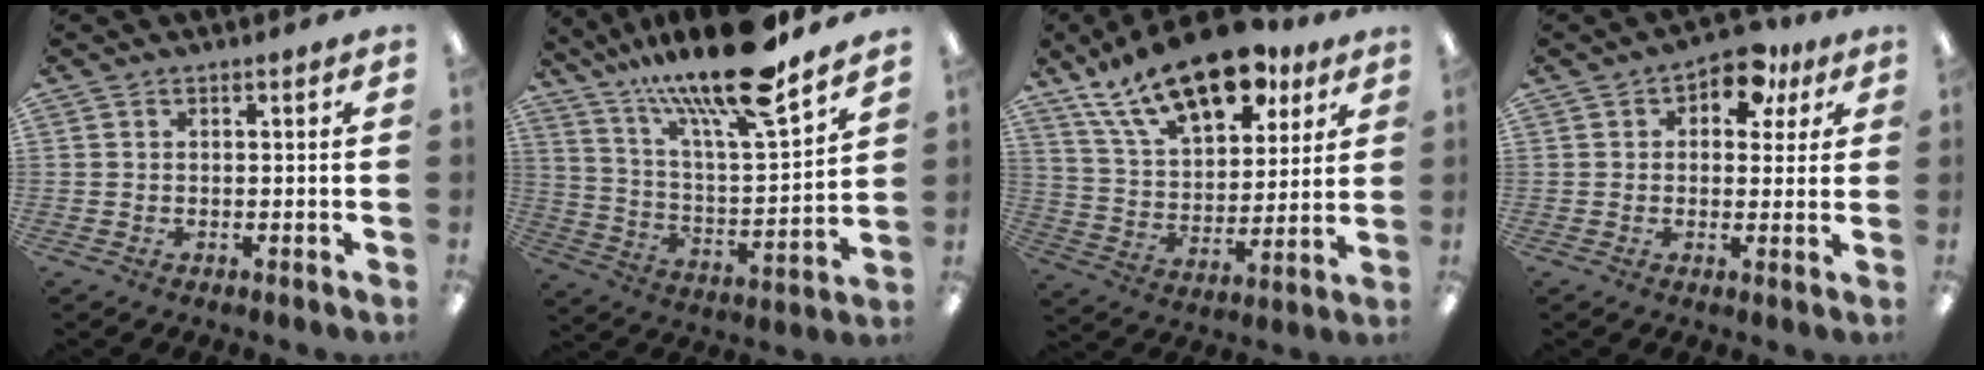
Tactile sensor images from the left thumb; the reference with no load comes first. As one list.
[{"total": 21.3, "force": [17.0, 4.1, 12.2], "torque": [-0.215, -0.109, 0.282]}, {"total": 21.6, "force": [14.4, 9.8, 12.7], "torque": [-0.220, -0.070, 0.254]}, {"total": 8.7, "force": [4.5, 5.2, 5.4], "torque": [-0.060, -0.014, 0.073]}]